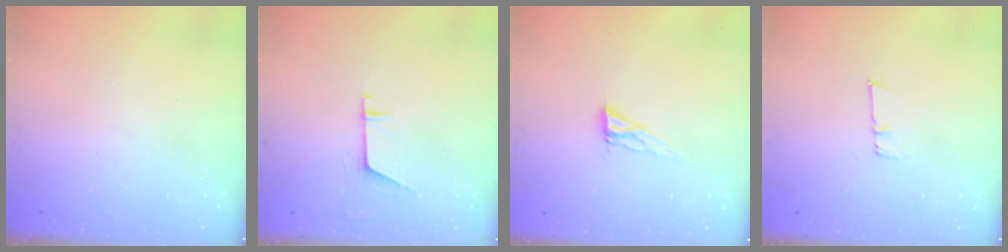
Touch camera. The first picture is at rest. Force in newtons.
{"total": 6.1, "press": 6.1, "slide": 0.5}
{"total": 6.9, "press": 6.8, "slide": 0.5}
{"total": 6.0, "press": 5.6, "slide": 2.1}